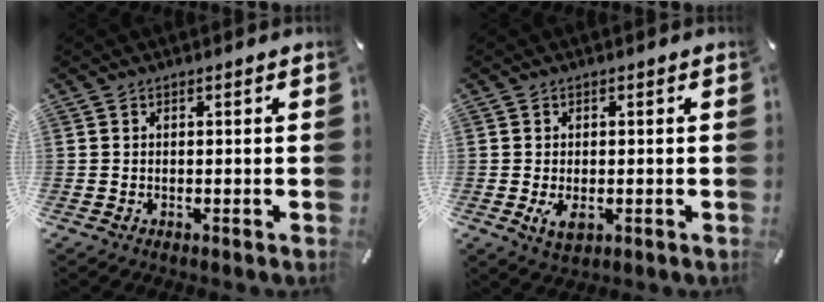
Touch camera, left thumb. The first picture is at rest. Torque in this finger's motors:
{"motor_torque": [0.26, 0.31, 0.21, 0.22, 0.03]}